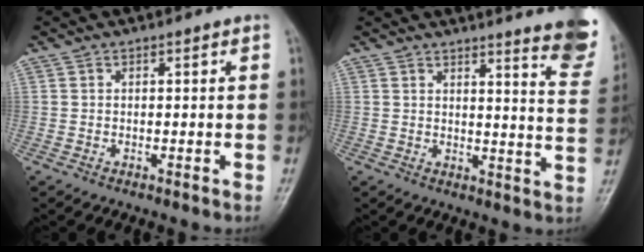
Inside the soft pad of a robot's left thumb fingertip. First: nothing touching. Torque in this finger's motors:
{"motor_torque": [2.53, 1.42, 0.76, -0.94, 0.27]}